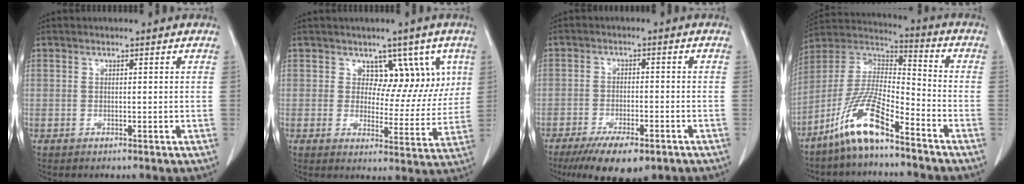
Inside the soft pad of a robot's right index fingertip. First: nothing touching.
{"total": 7.3, "force": [3.8, 5.2, 3.6], "torque": [-0.011, 0.007, 0.050]}
{"total": 9.6, "force": [-6.6, 3.1, 6.3], "torque": [-0.098, -0.013, -0.103]}
{"total": 12.8, "force": [-8.6, 2.1, 9.2], "torque": [-0.195, 0.002, -0.167]}